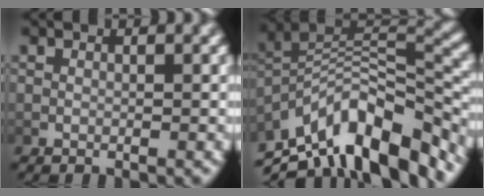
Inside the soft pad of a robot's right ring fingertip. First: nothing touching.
{"total": 13.6, "force": [-3.0, 8.7, 10.0], "torque": [-0.159, -0.014, -0.041]}